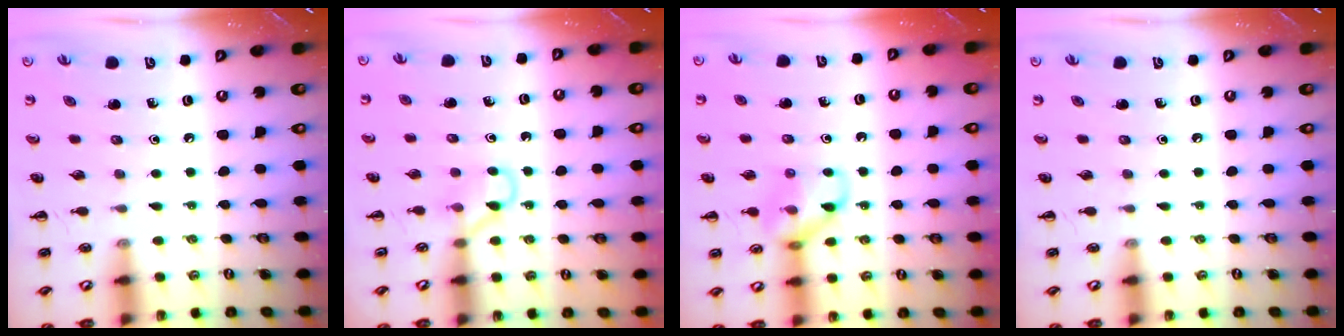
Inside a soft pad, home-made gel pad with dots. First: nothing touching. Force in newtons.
{"total": 3.9, "press": 3.7, "slide": 1.2}
{"total": 10.4, "press": 10.3, "slide": 0.4}
{"total": 0.0}